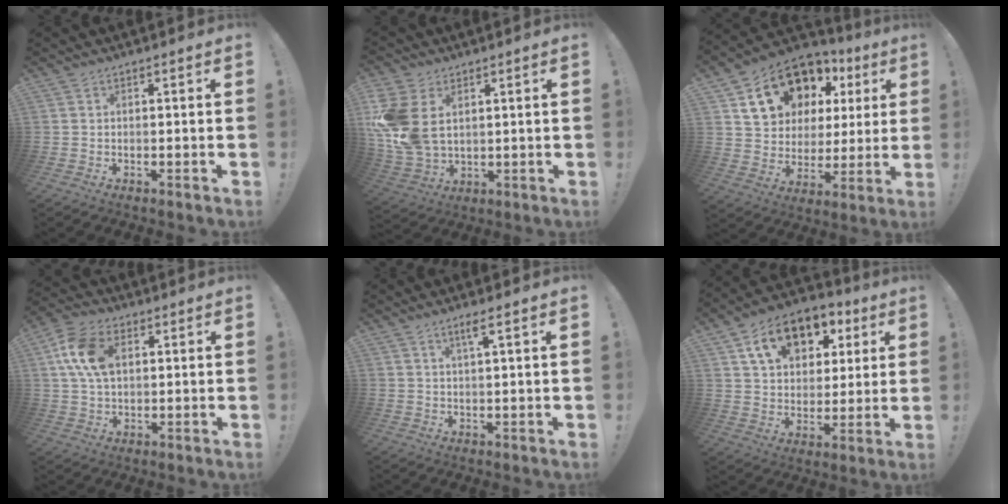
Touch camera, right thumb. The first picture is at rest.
{"total": 14.6, "force": [3.5, 10.4, 9.6], "torque": [-0.204, -0.010, 0.072]}
{"total": 17.1, "force": [10.0, 11.8, 7.5], "torque": [-0.119, -0.053, 0.203]}
{"total": 12.9, "force": [3.5, 8.4, 9.3], "torque": [-0.169, 0.006, 0.067]}
{"total": 3.5, "force": [1.8, -0.2, 3.0], "torque": [-0.054, -0.001, 0.026]}
{"total": 15.7, "force": [7.8, 10.6, 8.7], "torque": [-0.135, -0.030, 0.143]}